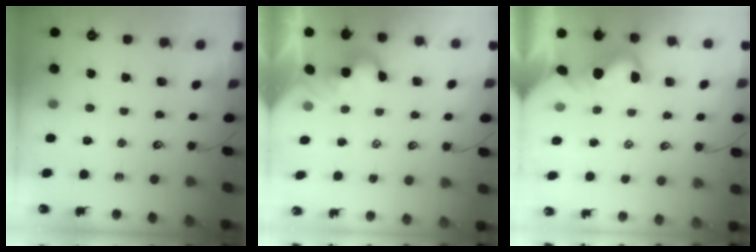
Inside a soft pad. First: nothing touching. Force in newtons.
{"total": 1.9, "press": 1.9, "slide": 0.5}
{"total": 1.7, "press": 1.6, "slide": 0.5}